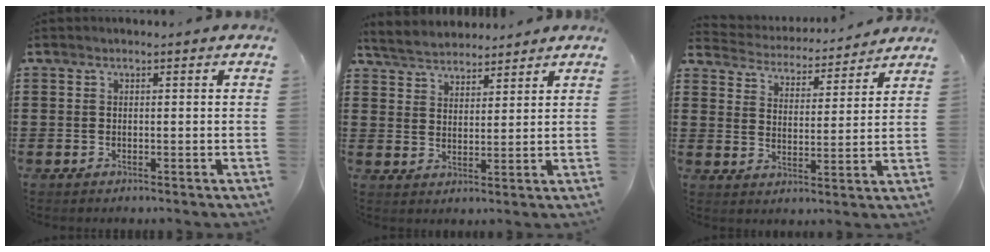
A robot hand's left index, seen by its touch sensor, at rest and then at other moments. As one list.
[{"total": 4.3, "force": [4.1, 1.1, 0.3], "torque": [-0.025, -0.008, 0.076]}, {"total": 4.0, "force": [4.0, 0.2, -0.2], "torque": [-0.022, -0.032, 0.063]}]